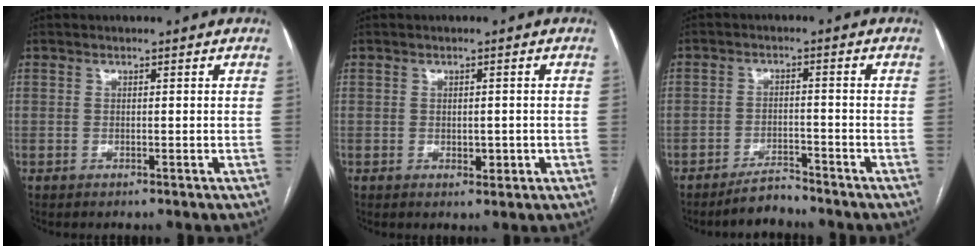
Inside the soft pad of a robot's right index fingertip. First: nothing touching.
{"total": 2.0, "force": [-0.3, 1.2, 1.6], "torque": [-0.021, 0.000, 0.003]}
{"total": 3.5, "force": [-3.4, 0.5, 0.7], "torque": [-0.012, -0.008, -0.060]}